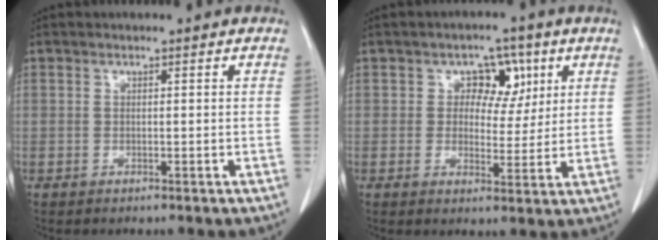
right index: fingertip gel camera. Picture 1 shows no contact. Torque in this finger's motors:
{"motor_torque": [0.07, 0.07, 0.05, 0.03]}